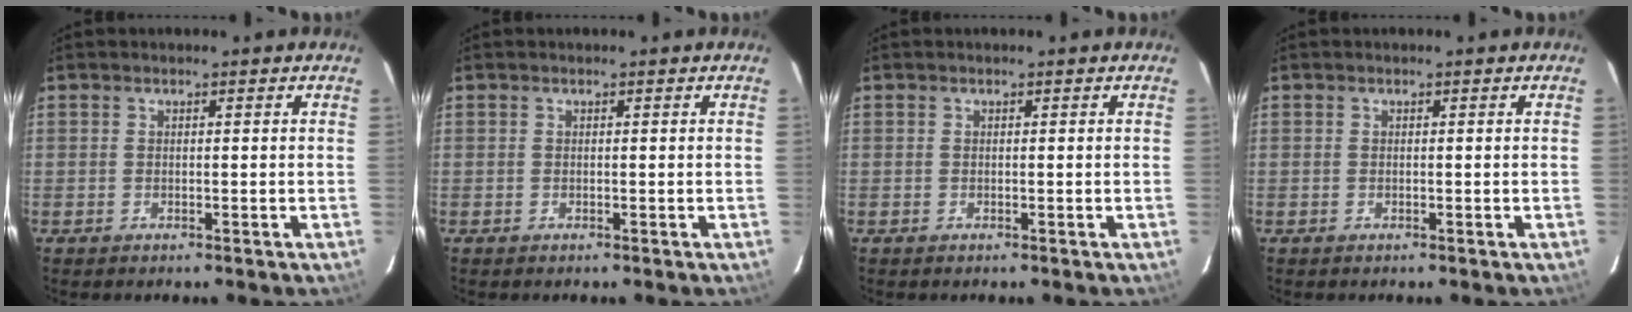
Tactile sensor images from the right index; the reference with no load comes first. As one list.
[{"total": 0.0}, {"total": 0.0}, {"total": 0.0}]